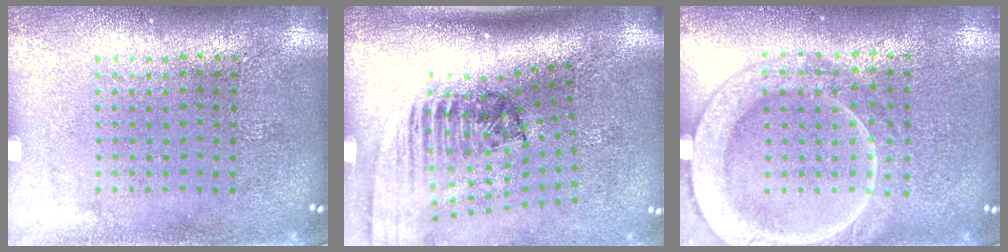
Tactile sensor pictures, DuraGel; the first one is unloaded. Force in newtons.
{"total": 2.6, "press": 1.8, "slide": 1.9}
{"total": 2.0, "press": 2.0, "slide": 0.2}